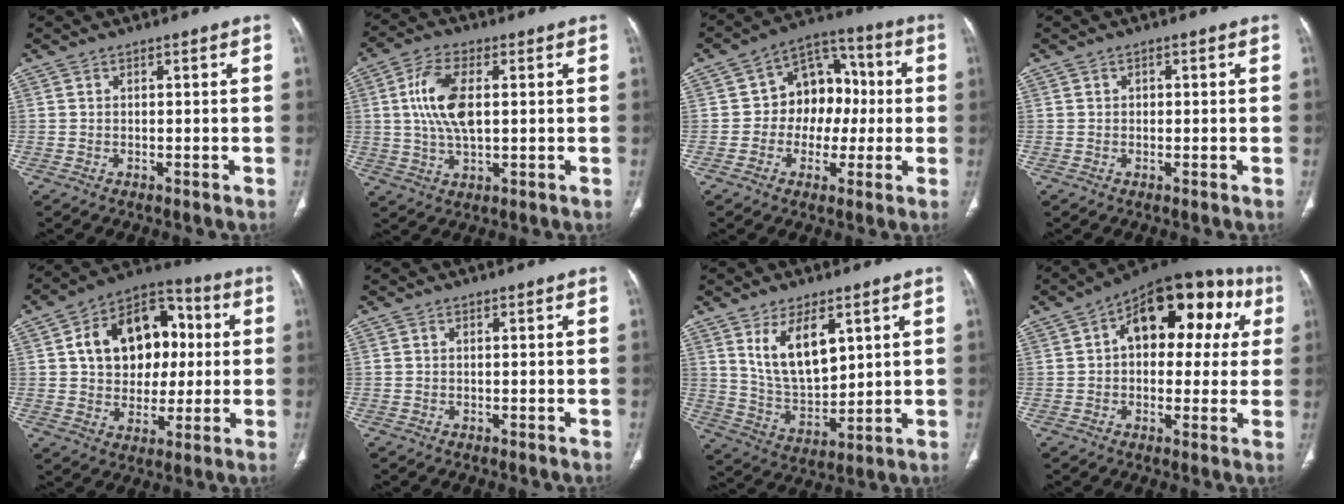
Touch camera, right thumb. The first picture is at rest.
{"total": 10.3, "force": [1.5, 5.0, 8.9], "torque": [-0.185, 0.001, 0.029]}
{"total": 12.2, "force": [-0.1, 9.5, 7.7], "torque": [-0.065, 0.034, -0.010]}
{"total": 0.8, "force": [0.2, 0.6, 0.4], "torque": [-0.002, 0.002, 0.000]}
{"total": 18.4, "force": [3.1, 13.2, 12.4], "torque": [-0.153, 0.022, 0.049]}
{"total": 0.0}
{"total": 12.0, "force": [5.3, 6.0, 8.9], "torque": [-0.137, -0.035, 0.116]}
{"total": 19.4, "force": [5.0, 11.1, 15.1], "torque": [-0.154, 0.035, 0.059]}